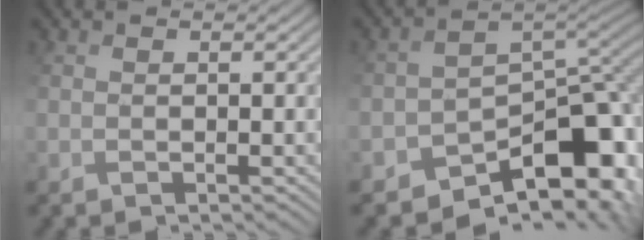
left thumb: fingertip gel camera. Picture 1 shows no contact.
{"total": 10.2, "force": [-5.5, 5.7, 6.4], "torque": [-0.094, -0.011, -0.072]}